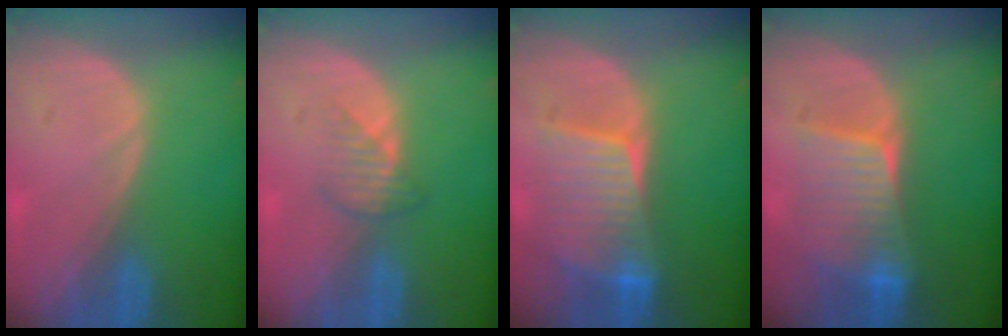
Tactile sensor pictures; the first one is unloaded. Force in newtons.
{"total": 2.5, "press": 2.5, "slide": 0.4}
{"total": 7.8, "press": 7.7, "slide": 1.7}
{"total": 6.8, "press": 6.8, "slide": 0.3}